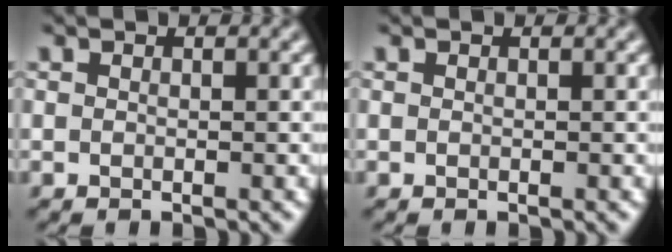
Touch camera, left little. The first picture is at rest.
{"total": 0.0}